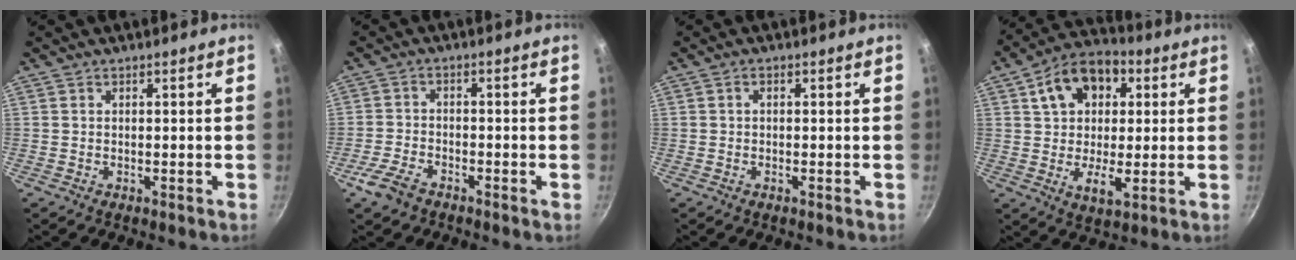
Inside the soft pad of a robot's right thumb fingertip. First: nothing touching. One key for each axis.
{"total": 5.2, "fx": -3.6, "fy": 2.5, "fz": 3.0, "tx": -0.067, "ty": 0.022, "tz": -0.075}
{"total": 1.0, "fx": 0.0, "fy": 0.6, "fz": 0.8, "tx": -0.015, "ty": 0.004, "tz": -0.005}
{"total": 15.0, "fx": 4.4, "fy": 9.8, "fz": 10.4, "tx": -0.149, "ty": 0.001, "tz": 0.060}